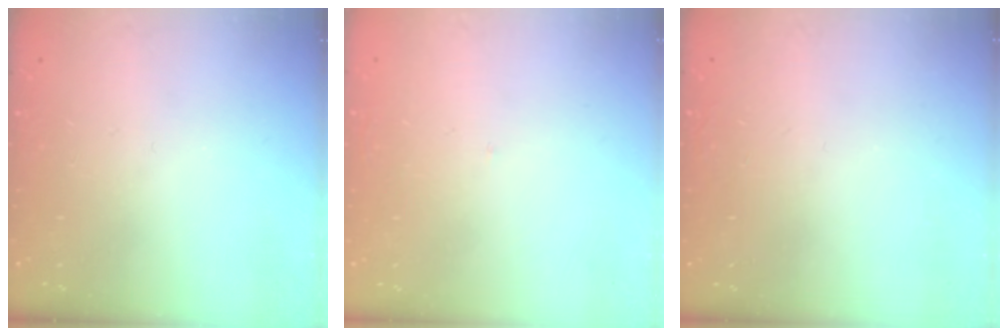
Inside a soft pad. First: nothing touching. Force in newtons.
{"total": 1.7, "press": 1.6, "slide": 0.1}
{"total": 1.5, "press": 1.5, "slide": 0.1}